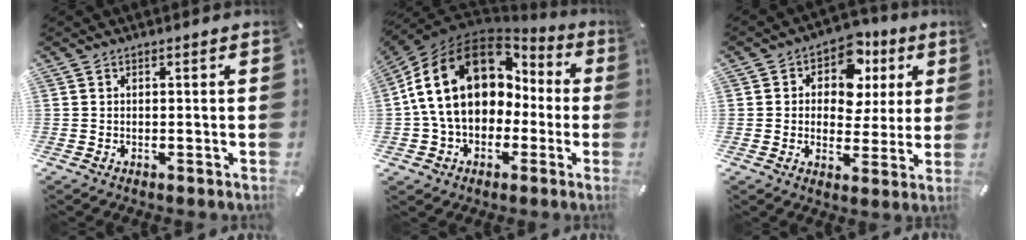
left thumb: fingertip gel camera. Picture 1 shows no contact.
{"total": 20.1, "force": [2.8, 15.5, 12.6], "torque": [-0.252, 0.008, 0.052]}
{"total": 10.9, "force": [4.4, 8.2, 5.8], "torque": [-0.077, -0.023, 0.076]}